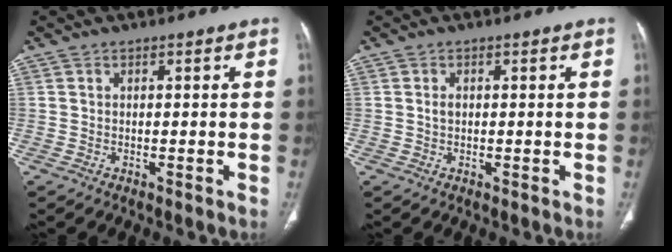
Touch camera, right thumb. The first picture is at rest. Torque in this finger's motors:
{"motor_torque": [-0.14, 0.71, 0.43, -0.16, 0.04]}